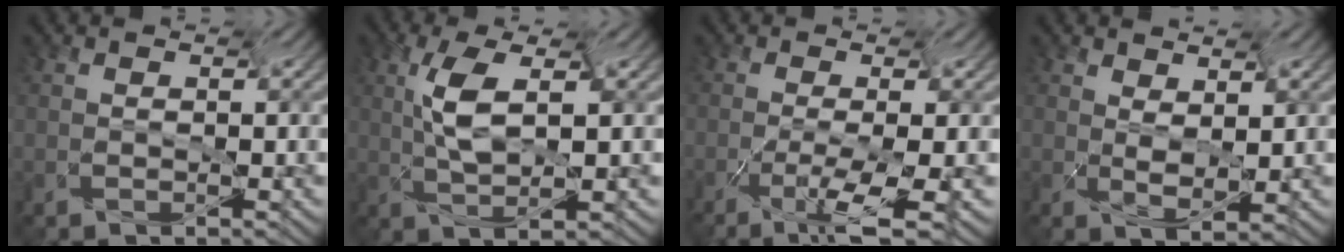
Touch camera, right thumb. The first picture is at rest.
{"total": 6.5, "force": [-1.3, 2.6, 5.8], "torque": [-0.125, 0.011, -0.008]}
{"total": 5.5, "force": [-3.7, 0.9, 4.0], "torque": [-0.081, 0.000, -0.059]}
{"total": 3.3, "force": [0.2, 1.5, 2.9], "torque": [-0.076, 0.006, 0.009]}